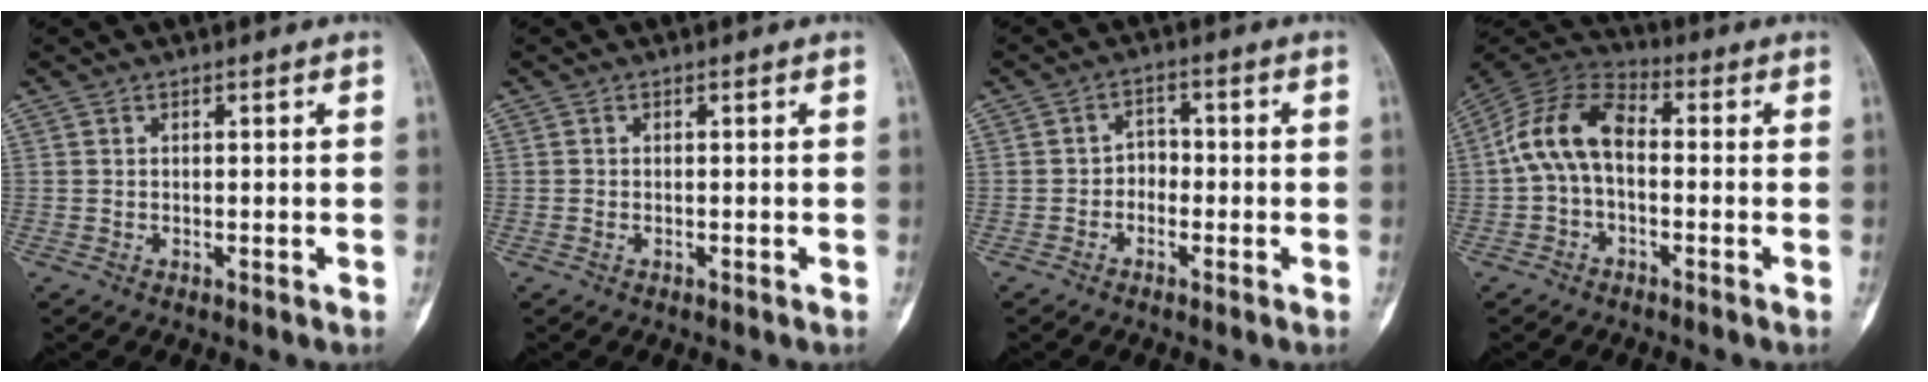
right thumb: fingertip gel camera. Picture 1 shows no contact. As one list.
[{"total": 0.0}, {"total": 2.9, "force": [-1.1, 2.3, 1.4], "torque": [0.003, 0.020, -0.029]}, {"total": 11.6, "force": [-0.3, 7.0, 9.2], "torque": [-0.173, 0.035, -0.020]}]